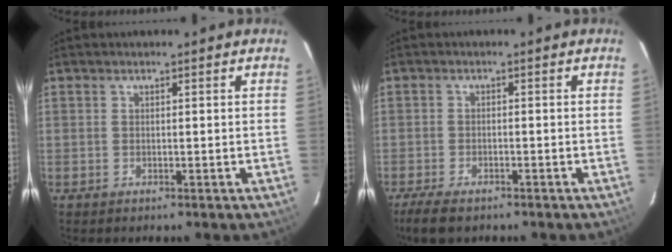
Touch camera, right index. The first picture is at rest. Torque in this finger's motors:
{"motor_torque": [0.13, -0.01, 0.04, 0.04]}